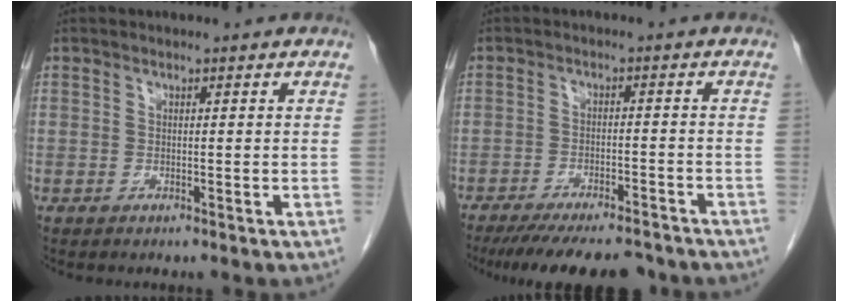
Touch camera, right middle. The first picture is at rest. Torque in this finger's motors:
{"motor_torque": [1.23, -0.91, 0.12, 0.09]}